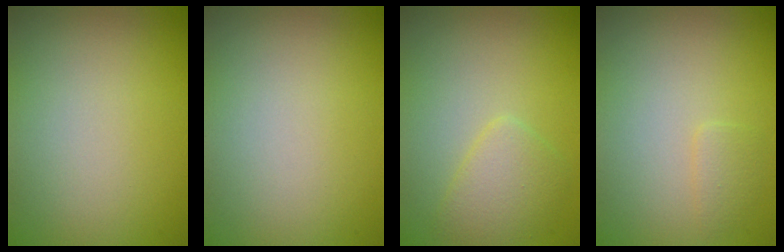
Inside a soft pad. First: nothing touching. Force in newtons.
{"total": 0.0}
{"total": 2.4, "press": 2.4, "slide": 0.1}
{"total": 1.0, "press": 1.0, "slide": 0.0}